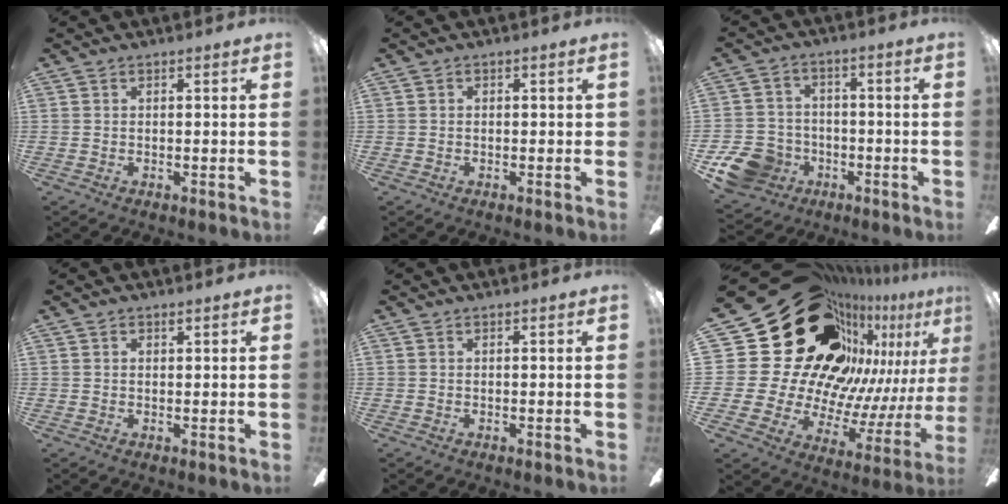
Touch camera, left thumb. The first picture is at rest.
{"total": 0.9, "force": [-0.2, 0.7, 0.6], "torque": [-0.010, 0.004, -0.005]}
{"total": 11.5, "force": [-5.9, 8.8, 4.3], "torque": [-0.095, 0.040, -0.102]}
{"total": 0.6, "force": [0.4, 0.4, 0.3], "torque": [0.001, -0.001, 0.006]}
{"total": 0.0}
{"total": 36.7, "force": [17.7, 22.3, 23.1], "torque": [-0.375, -0.159, 0.387]}